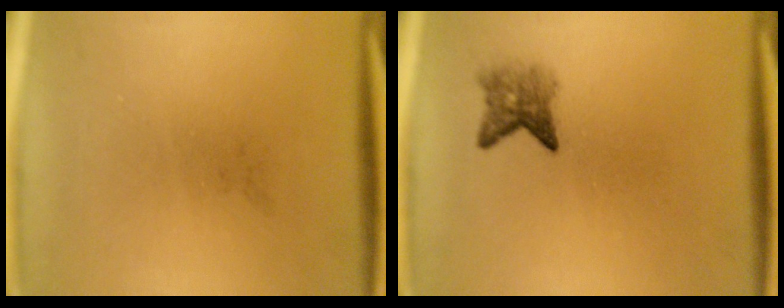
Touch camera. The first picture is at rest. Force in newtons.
{"total": 3.0}